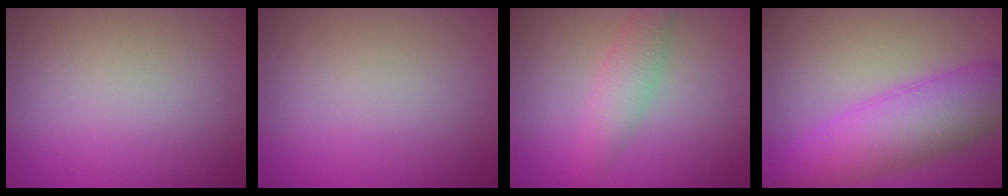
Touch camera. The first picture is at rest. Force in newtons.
{"total": 0.0}
{"total": 2.9, "press": 2.9, "slide": 0.0}
{"total": 7.9, "press": 7.9, "slide": 0.2}